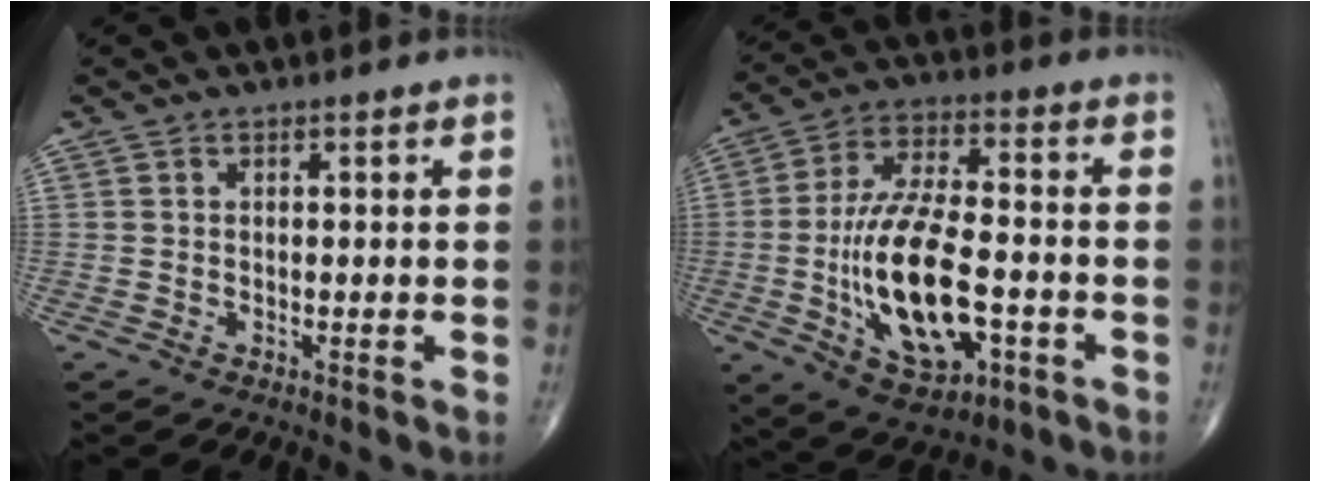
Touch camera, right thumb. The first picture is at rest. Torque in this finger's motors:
{"motor_torque": [2.50, 2.51, 2.03, -0.31, 0.22]}